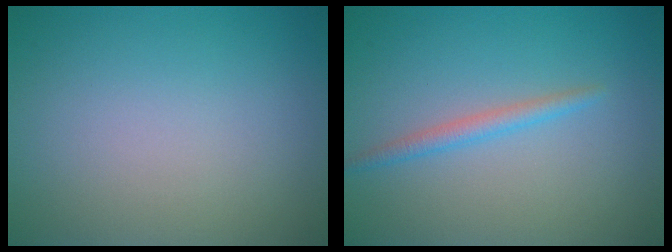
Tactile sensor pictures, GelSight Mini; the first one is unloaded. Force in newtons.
{"total": 1.6, "press": 1.6, "slide": 0.0}